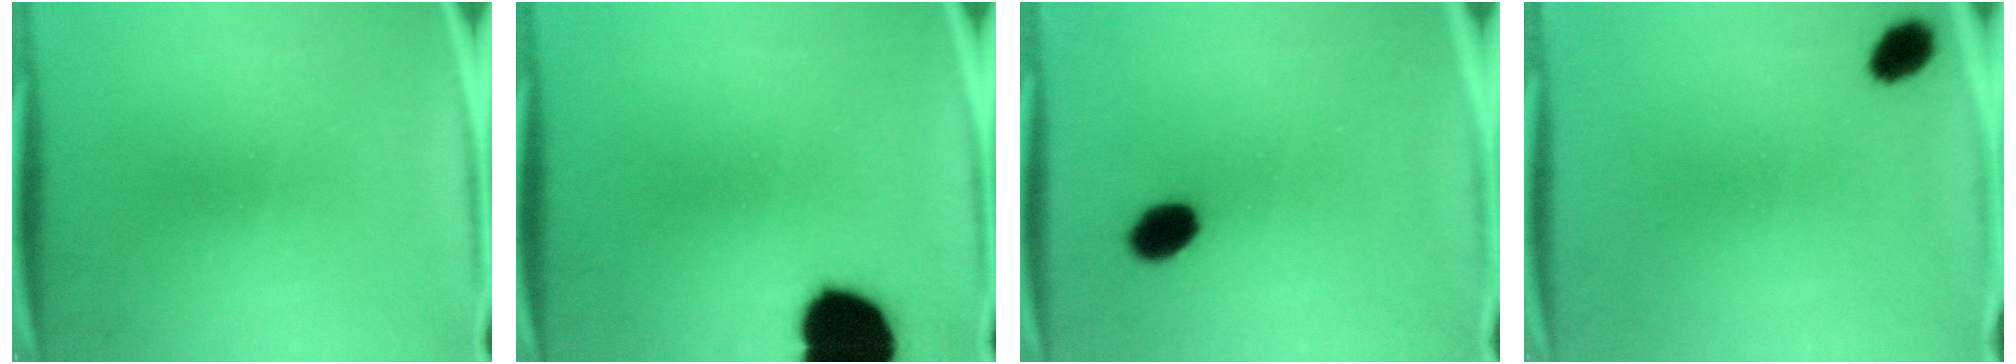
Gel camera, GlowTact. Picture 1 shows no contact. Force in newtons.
{"total": 16.0}
{"total": 5.4}
{"total": 4.6}